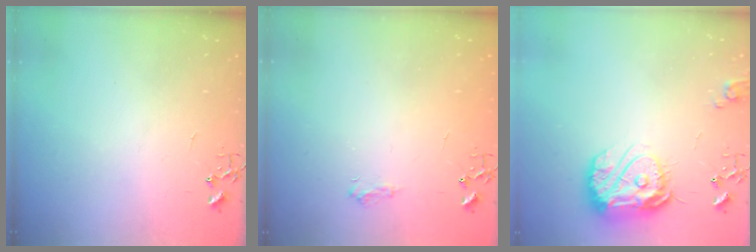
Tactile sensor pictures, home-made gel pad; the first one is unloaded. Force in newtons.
{"total": 6.6, "press": 6.6, "slide": 0.8}
{"total": 17.3, "press": 17.2, "slide": 1.9}